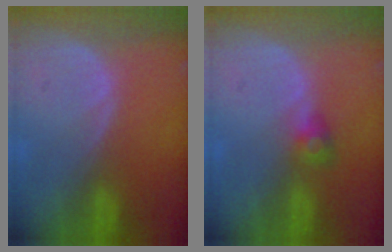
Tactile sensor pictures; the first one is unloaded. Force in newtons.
{"total": 2.6, "press": 2.5, "slide": 0.7}